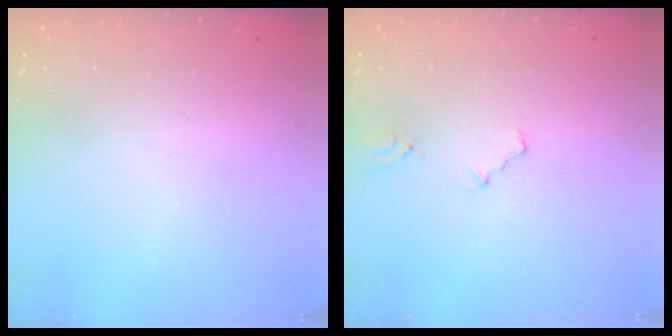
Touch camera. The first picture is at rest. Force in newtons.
{"total": 2.9, "press": 2.9, "slide": 0.3}